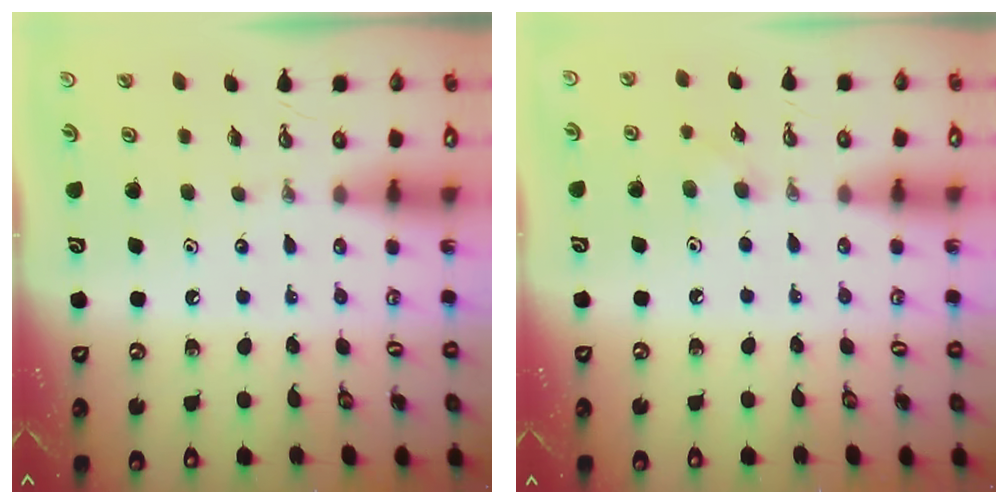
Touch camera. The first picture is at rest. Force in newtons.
{"total": 6.4, "press": 6.2, "slide": 1.7}